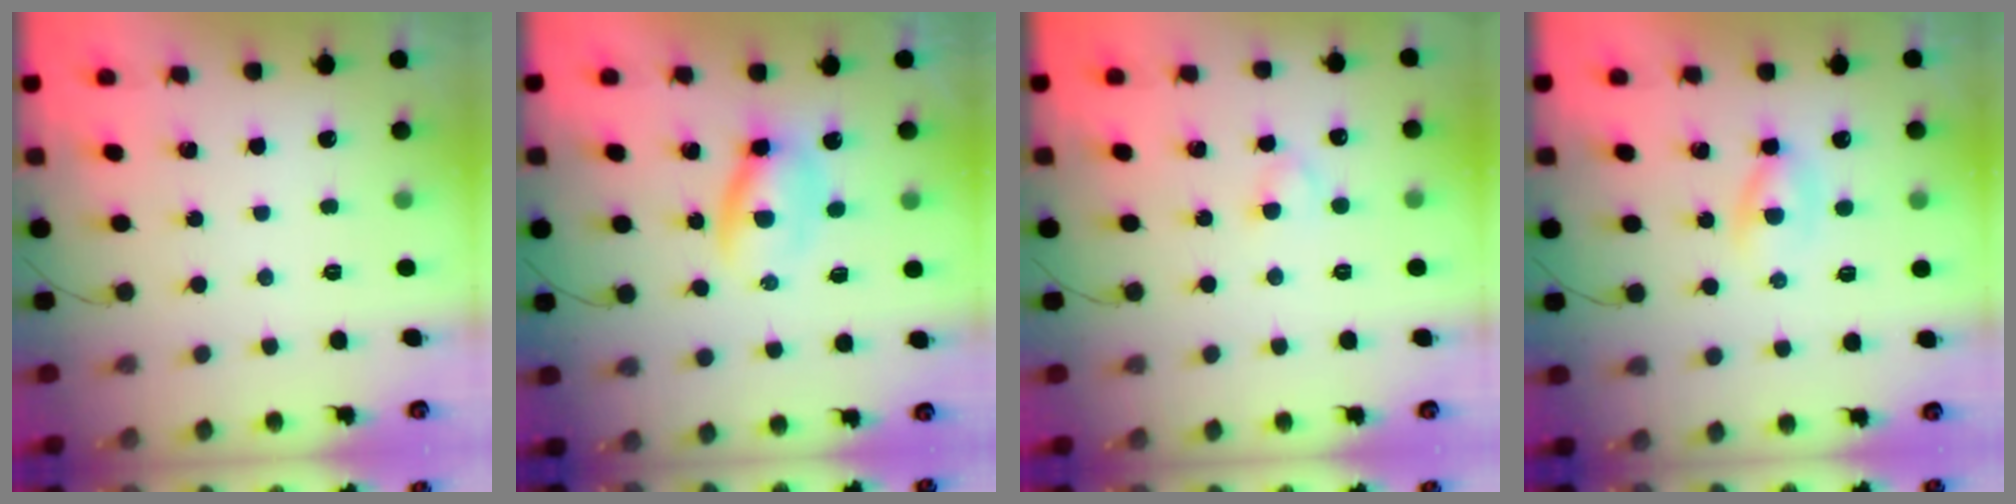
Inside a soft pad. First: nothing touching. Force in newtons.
{"total": 4.3, "press": 4.2, "slide": 0.8}
{"total": 2.7, "press": 2.5, "slide": 1.2}
{"total": 2.7, "press": 2.5, "slide": 1.1}